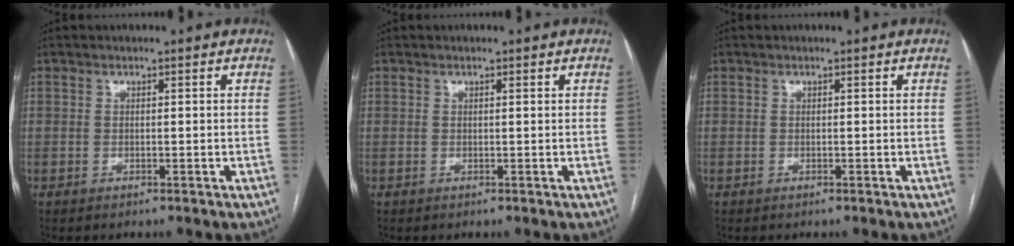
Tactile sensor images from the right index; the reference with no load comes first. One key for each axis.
{"total": 0.0}
{"total": 0.0}